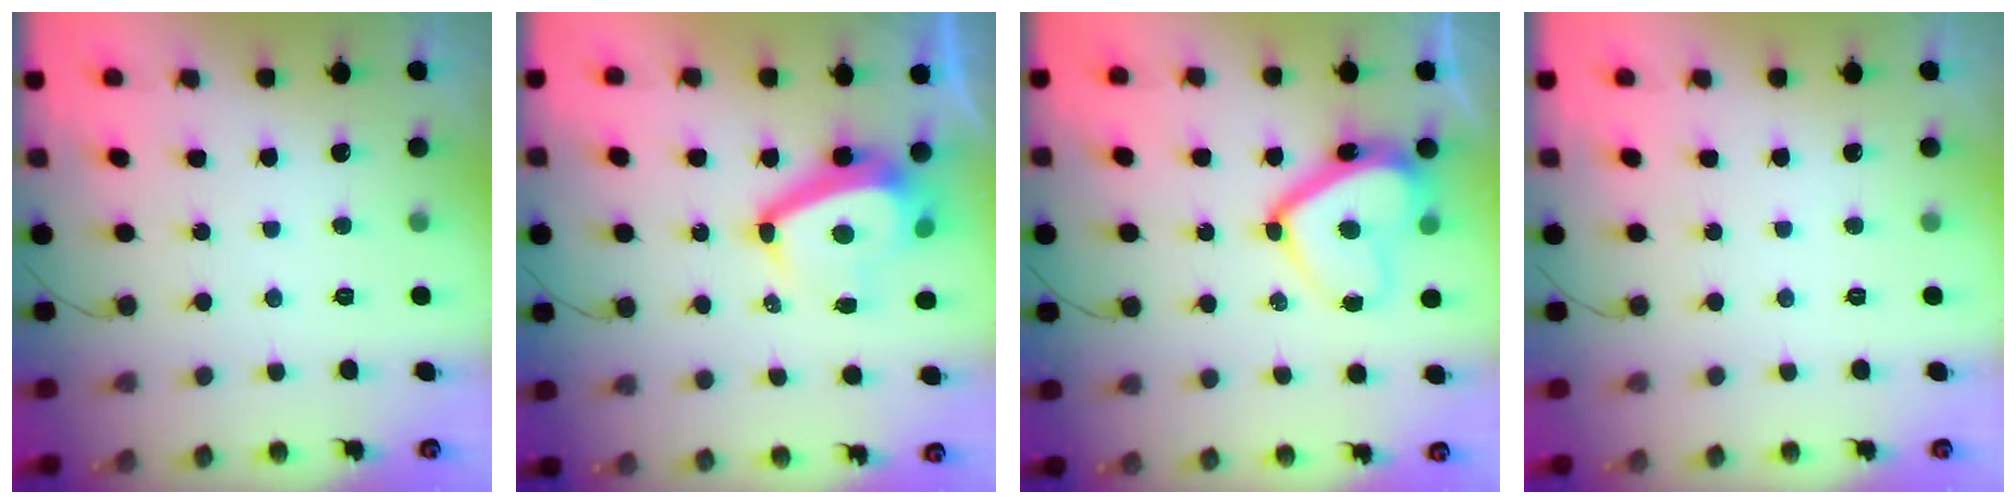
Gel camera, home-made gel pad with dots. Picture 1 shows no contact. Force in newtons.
{"total": 10.1, "press": 9.7, "slide": 3.0}
{"total": 14.5, "press": 14.4, "slide": 1.8}
{"total": 0.0}